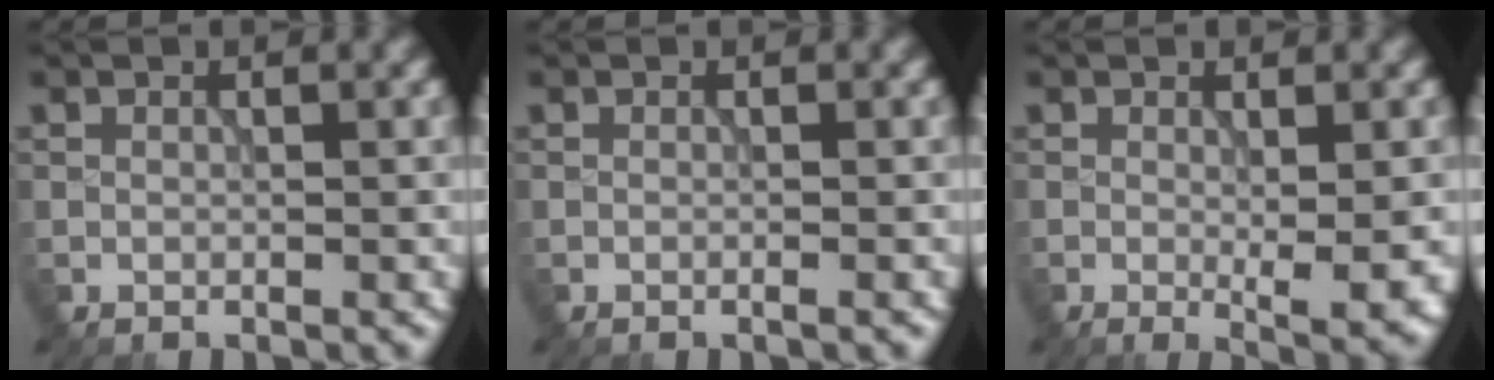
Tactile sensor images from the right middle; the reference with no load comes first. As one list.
[{"total": 0.7, "force": [-0.1, 0.2, 0.7], "torque": [-0.009, -0.004, -0.010]}, {"total": 3.5, "force": [-0.5, 0.5, 3.5], "torque": [-0.054, -0.014, -0.003]}]